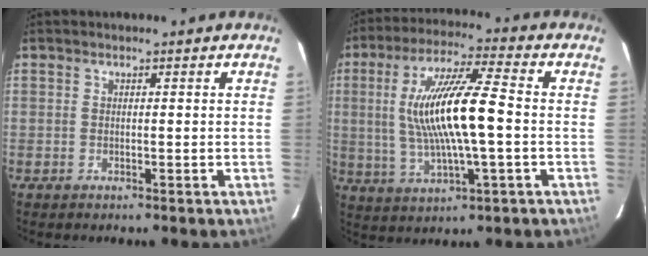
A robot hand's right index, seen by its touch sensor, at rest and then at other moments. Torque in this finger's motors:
{"motor_torque": [0.72, -0.08, 1.05, 0.21]}